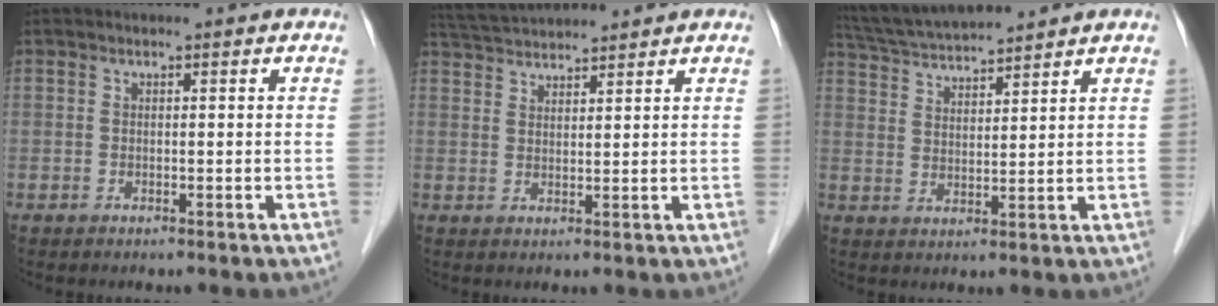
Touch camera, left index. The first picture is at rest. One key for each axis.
{"total": 6.7, "fx": 6.5, "fy": 0.0, "fz": 1.5, "tx": -0.037, "ty": 0.036, "tz": 0.116}
{"total": 9.7, "fx": 9.1, "fy": -0.6, "fz": 3.1, "tx": -0.065, "ty": 0.025, "tz": 0.167}